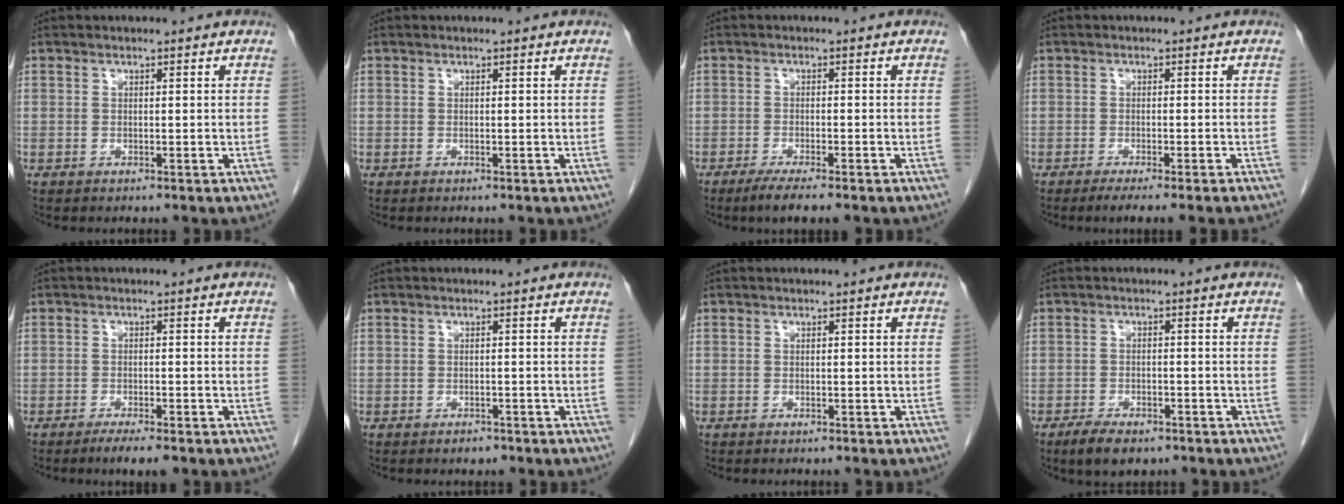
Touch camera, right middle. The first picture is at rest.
{"total": 0.0}
{"total": 4.3, "force": [-3.1, 0.4, 3.0], "torque": [-0.049, -0.009, -0.049]}
{"total": 5.2, "force": [-4.1, -0.7, 3.1], "torque": [-0.026, -0.008, -0.058]}
{"total": 3.3, "force": [-2.4, 0.5, 2.2], "torque": [-0.036, -0.005, -0.038]}
{"total": 1.3, "force": [-1.0, 0.7, 0.5], "torque": [-0.010, 0.000, -0.011]}
{"total": 0.0}
{"total": 5.0, "force": [-3.5, 2.1, 2.8], "torque": [-0.048, -0.004, -0.053]}